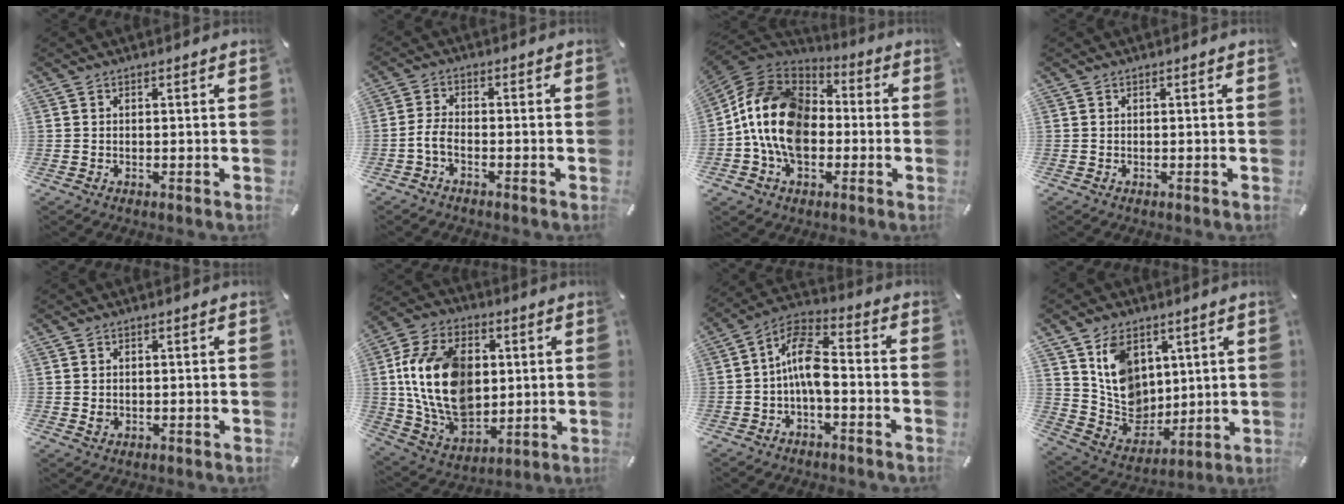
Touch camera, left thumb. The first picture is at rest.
{"total": 3.3, "force": [-1.9, 1.5, 2.3], "torque": [-0.062, 0.002, -0.039]}
{"total": 16.6, "force": [-3.3, 12.9, 10.0], "torque": [-0.219, 0.034, -0.064]}
{"total": 0.0}
{"total": 1.0, "force": [0.0, 0.9, 0.4], "torque": [-0.010, 0.004, 0.000]}
{"total": 20.0, "force": [2.2, 14.5, 13.7], "torque": [-0.287, 0.000, 0.040]}
{"total": 10.2, "force": [-2.1, 5.4, 8.4], "torque": [-0.168, 0.012, -0.036]}
{"total": 12.5, "force": [5.1, 10.5, 4.4], "torque": [-0.095, -0.025, 0.111]}